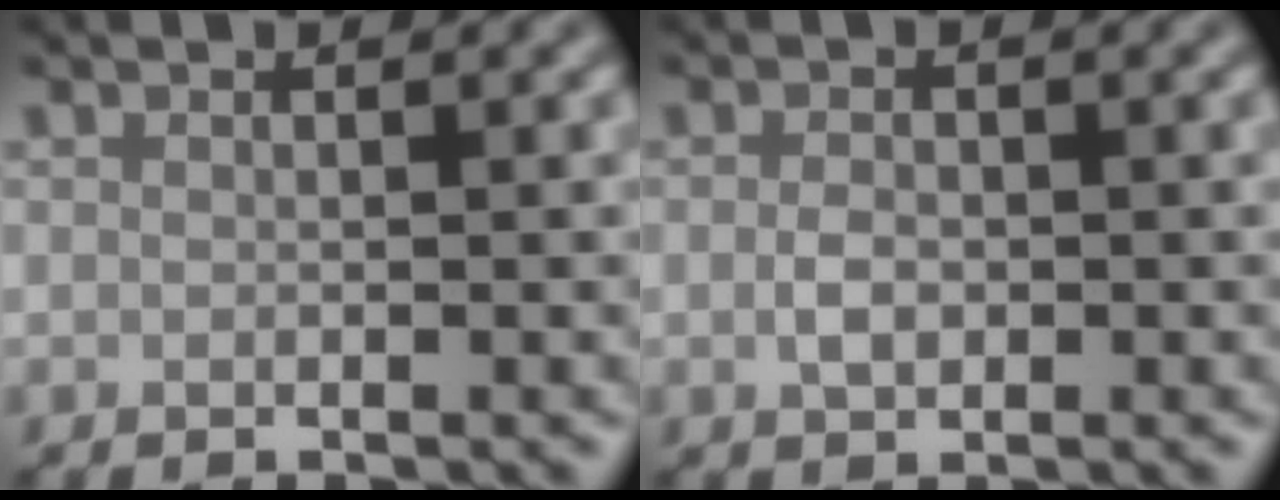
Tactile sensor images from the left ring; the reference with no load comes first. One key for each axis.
{"total": 1.7, "fx": -0.2, "fy": 1.1, "fz": 1.3, "tx": -0.026, "ty": 0.001, "tz": -0.005}